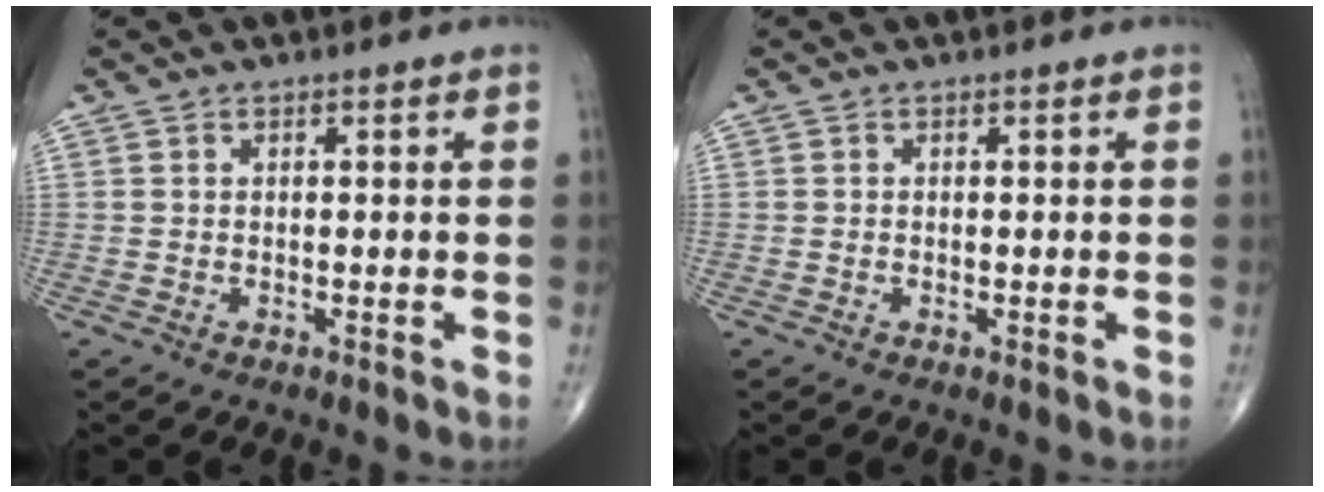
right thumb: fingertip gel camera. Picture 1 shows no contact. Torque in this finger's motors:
{"motor_torque": [0.06, -0.06, 0.23, -0.11, 0.04]}